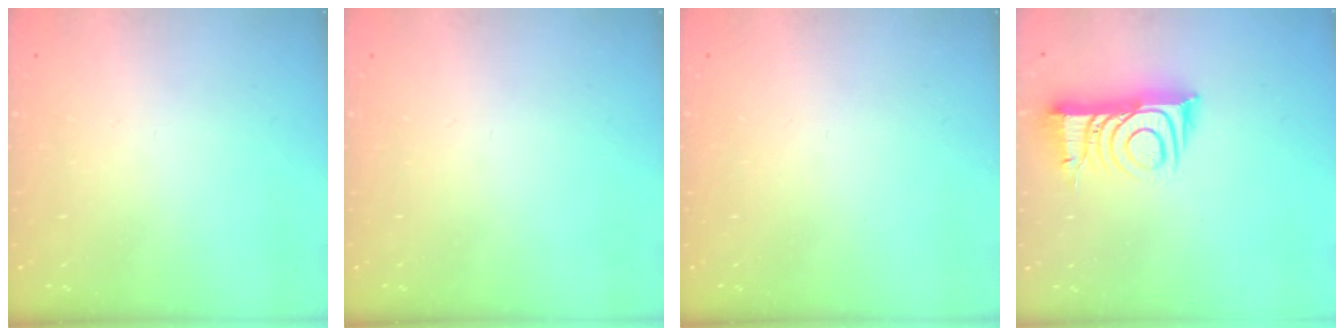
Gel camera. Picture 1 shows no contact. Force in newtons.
{"total": 0.0}
{"total": 0.0}
{"total": 10.3, "press": 10.3, "slide": 1.1}